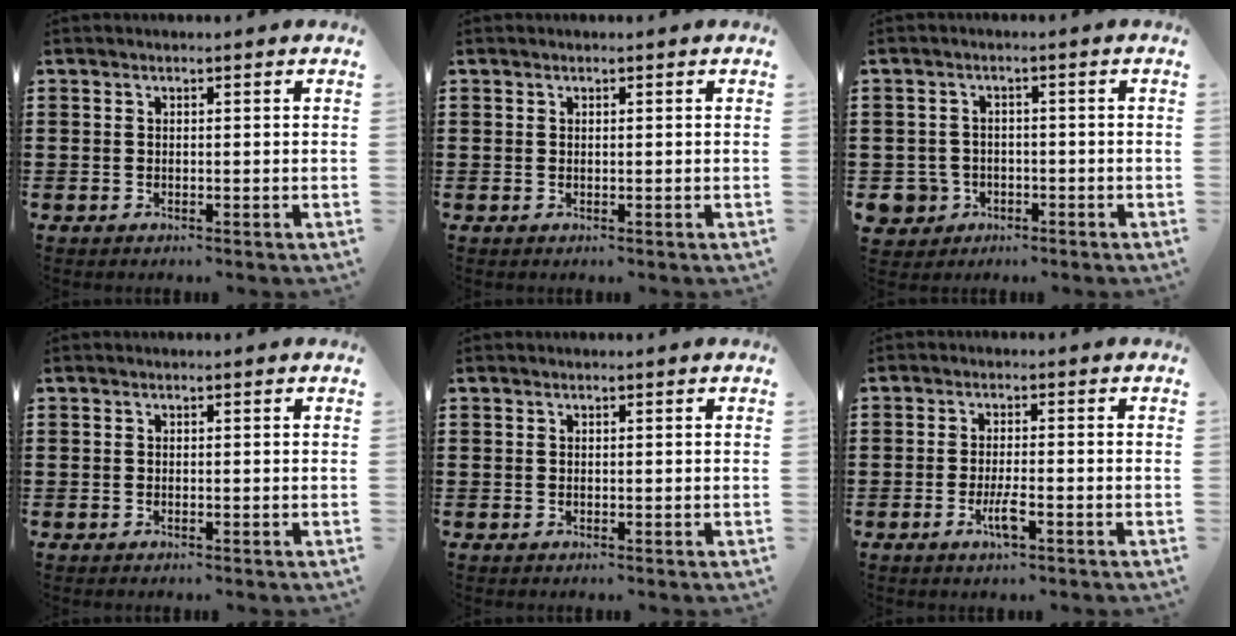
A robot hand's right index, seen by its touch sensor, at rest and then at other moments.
{"total": 0.0}
{"total": 3.8, "force": [-2.1, 3.2, 0.6], "torque": [-0.041, -0.001, -0.047]}
{"total": 0.0}
{"total": 0.0}
{"total": 3.7, "force": [-1.7, 0.5, 3.2], "torque": [-0.074, -0.009, -0.035]}